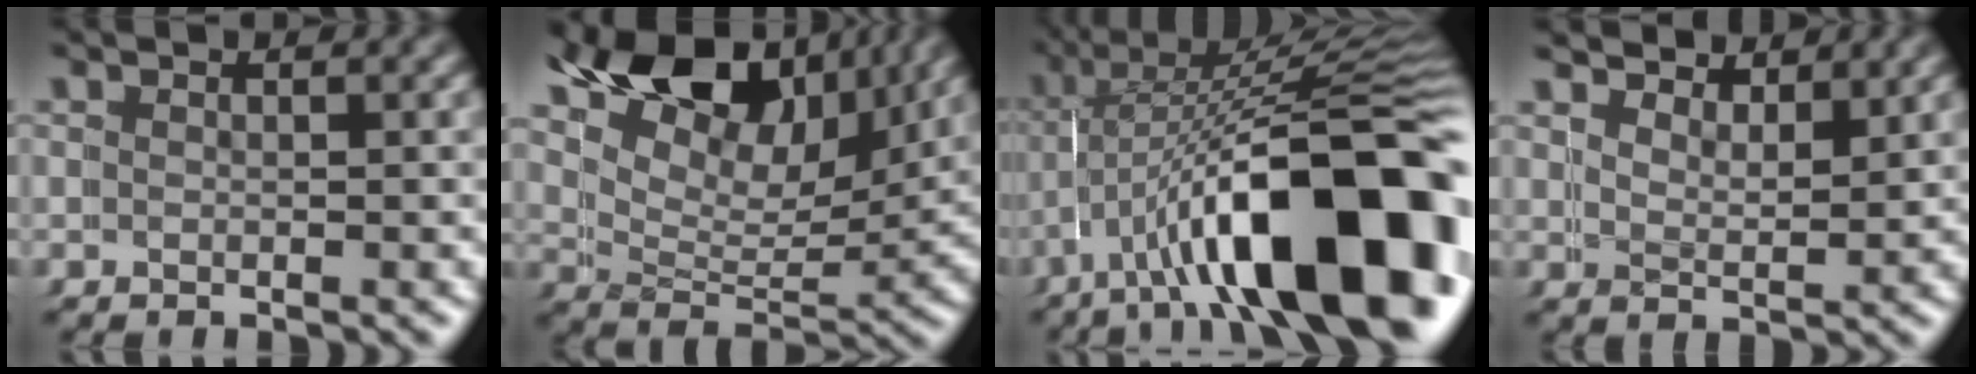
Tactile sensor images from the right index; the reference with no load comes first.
{"total": 13.2, "force": [7.6, 8.1, 7.3], "torque": [-0.140, 0.008, 0.109]}
{"total": 16.2, "force": [-4.5, 6.6, 14.0], "torque": [-0.220, -0.024, -0.050]}
{"total": 3.4, "force": [3.4, 0.3, -0.3], "torque": [-0.004, -0.016, 0.062]}